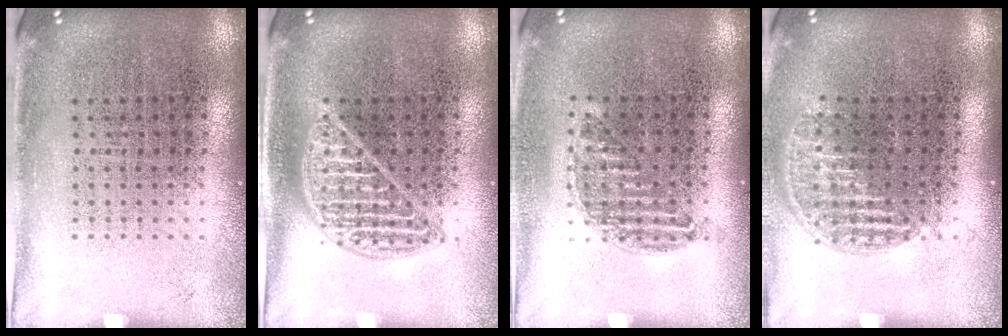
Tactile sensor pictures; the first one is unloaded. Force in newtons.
{"total": 2.0, "press": 2.0, "slide": 0.2}
{"total": 0.9, "press": 0.8, "slide": 0.5}
{"total": 1.2, "press": 1.0, "slide": 0.5}